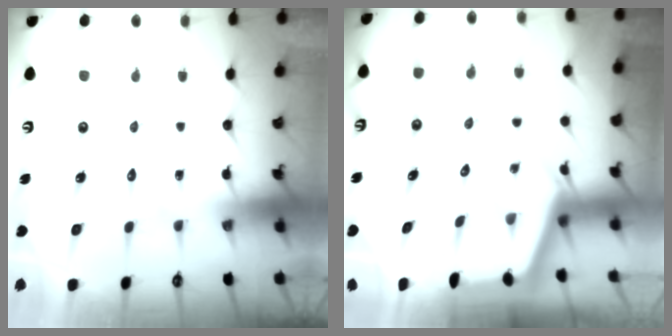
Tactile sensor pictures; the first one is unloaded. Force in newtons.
{"total": 2.0, "press": 2.0, "slide": 0.3}